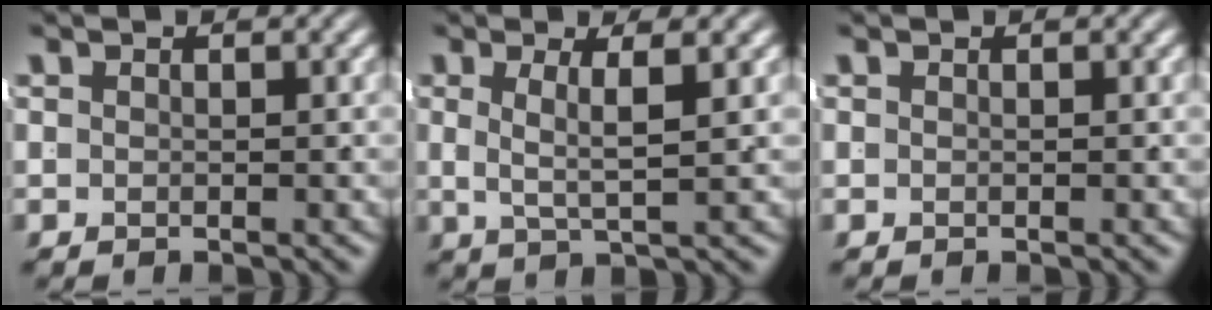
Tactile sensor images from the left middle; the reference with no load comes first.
{"total": 2.9, "force": [0.7, -0.2, 2.8], "torque": [-0.046, -0.007, 0.017]}
{"total": 0.0}